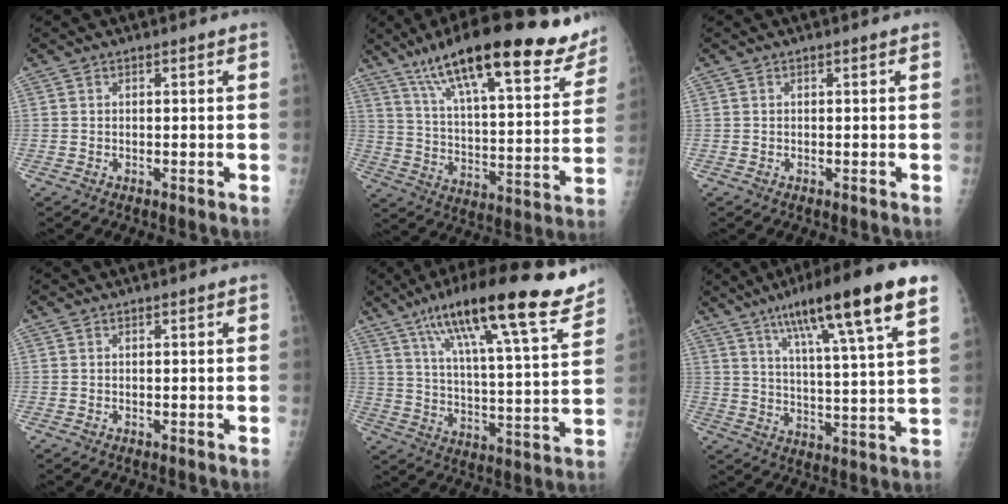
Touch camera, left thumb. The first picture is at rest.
{"total": 26.7, "force": [18.8, 7.0, 17.7], "torque": [-0.243, -0.049, 0.286]}
{"total": 0.0}
{"total": 0.0}
{"total": 23.9, "force": [16.5, 3.6, 16.9], "torque": [-0.254, -0.046, 0.258]}
{"total": 19.2, "force": [11.0, 1.9, 15.7], "torque": [-0.236, -0.028, 0.170]}